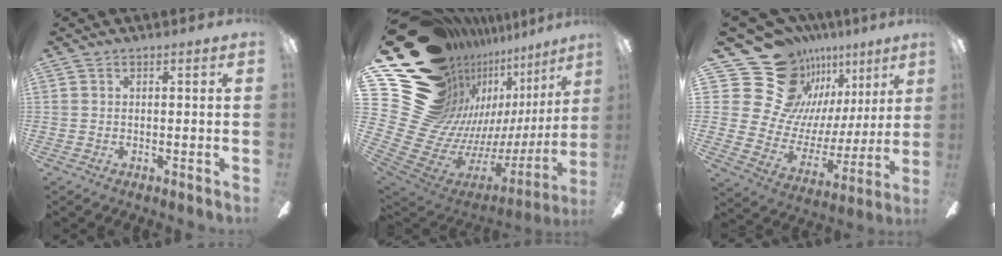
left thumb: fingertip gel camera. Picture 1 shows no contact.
{"total": 24.6, "force": [11.5, 16.0, 14.8], "torque": [-0.265, -0.147, 0.284]}
{"total": 22.7, "force": [14.6, 14.9, 9.0], "torque": [-0.175, -0.103, 0.293]}